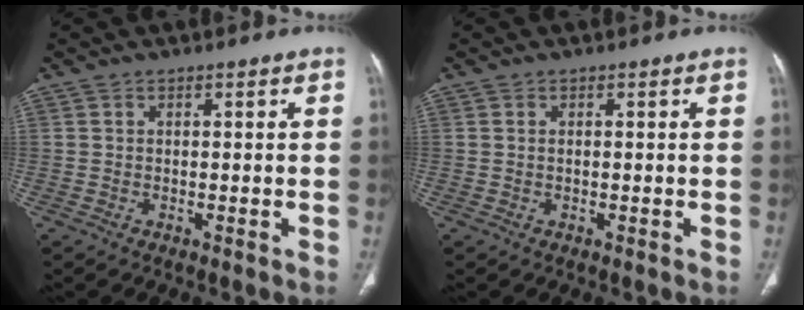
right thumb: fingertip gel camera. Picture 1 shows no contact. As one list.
[{"total": 0.0}]